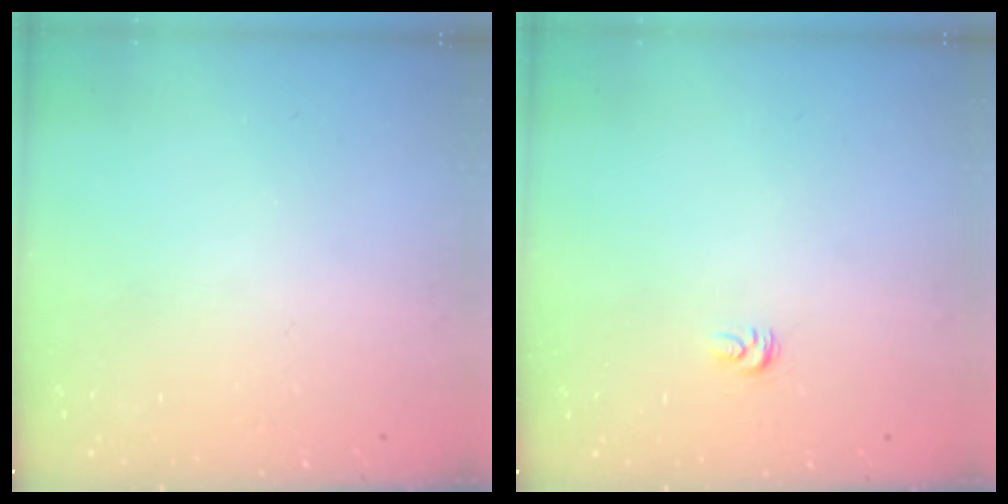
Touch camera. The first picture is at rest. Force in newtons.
{"total": 2.7, "press": 2.7, "slide": 0.2}